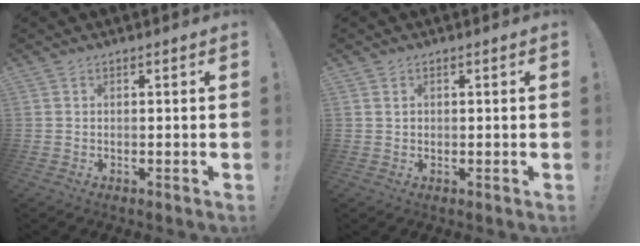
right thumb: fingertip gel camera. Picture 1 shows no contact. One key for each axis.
{"total": 1.1, "fx": 0.6, "fy": 0.8, "fz": 0.5, "tx": -0.007, "ty": 0.000, "tz": 0.010}